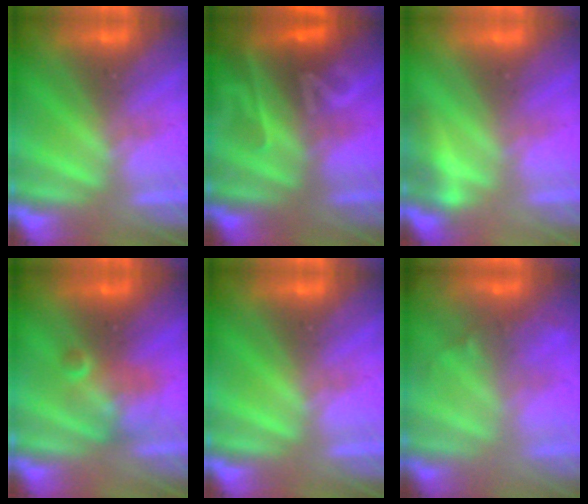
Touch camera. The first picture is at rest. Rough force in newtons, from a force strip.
{"total": 2.2}
{"total": 2.9}
{"total": 2.4}
{"total": 0.0}
{"total": 9.4}